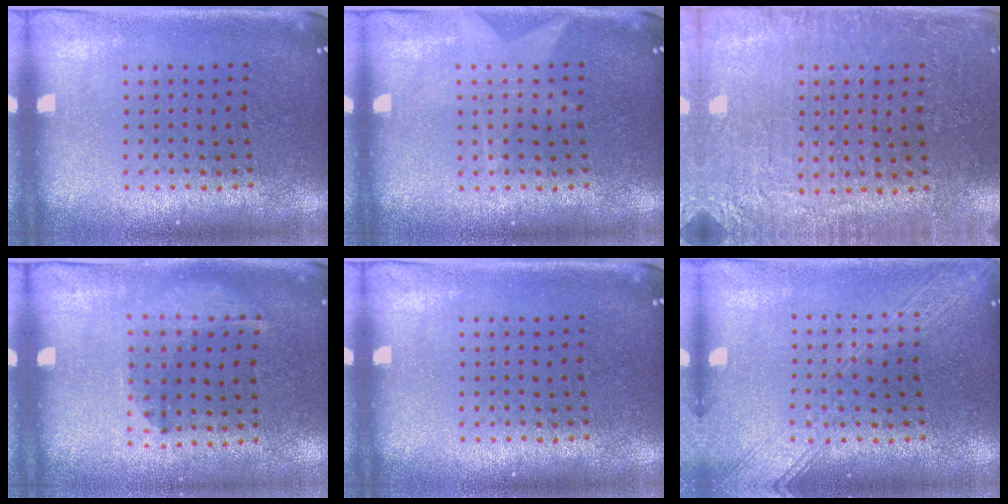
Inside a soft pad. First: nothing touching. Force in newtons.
{"total": 1.3, "press": 1.3, "slide": 0.1}
{"total": 2.9, "press": 2.9, "slide": 0.4}
{"total": 1.4, "press": 0.9, "slide": 1.0}
{"total": 0.0}
{"total": 3.5, "press": 3.4, "slide": 0.5}